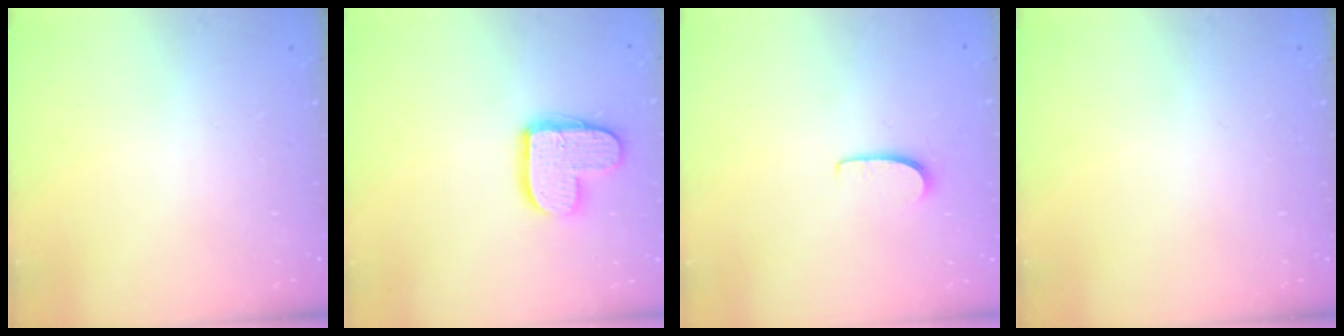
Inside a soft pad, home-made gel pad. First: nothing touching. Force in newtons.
{"total": 12.9, "press": 12.9, "slide": 0.9}
{"total": 5.1, "press": 5.1, "slide": 0.5}
{"total": 0.0}